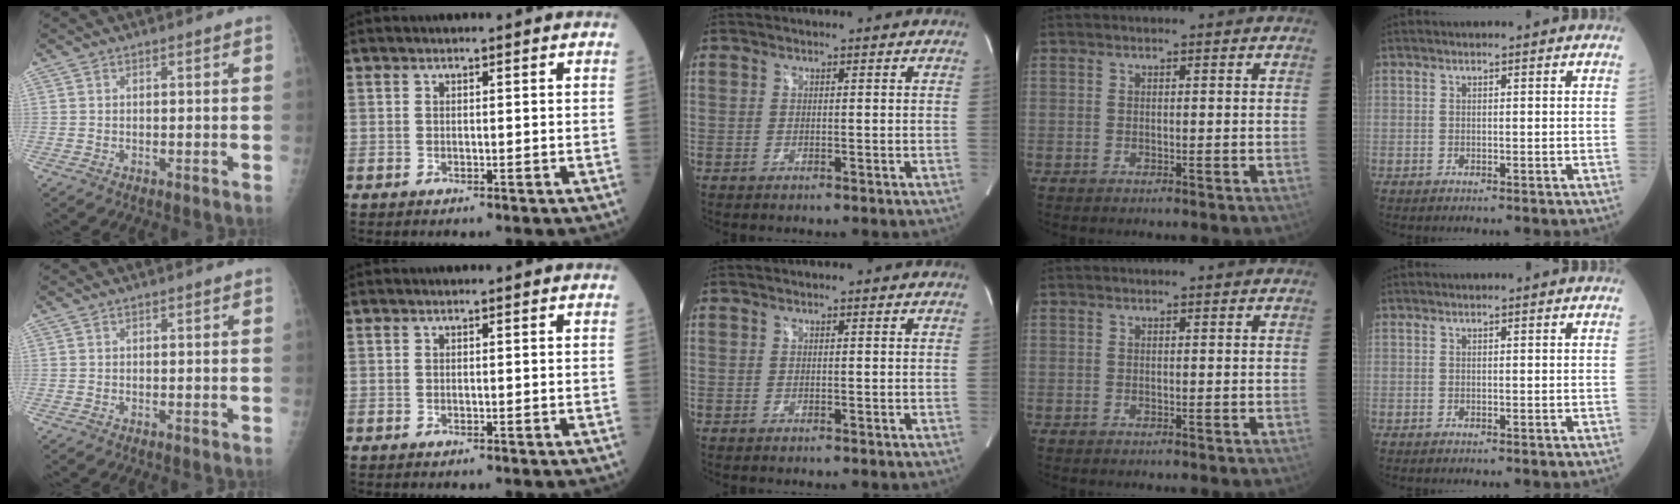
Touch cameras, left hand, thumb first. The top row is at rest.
{}